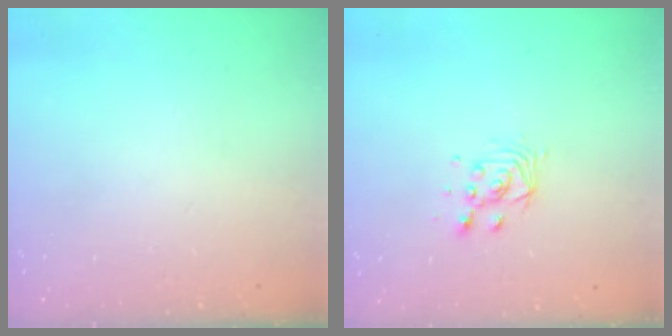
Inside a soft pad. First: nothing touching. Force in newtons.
{"total": 5.0, "press": 5.0, "slide": 0.3}